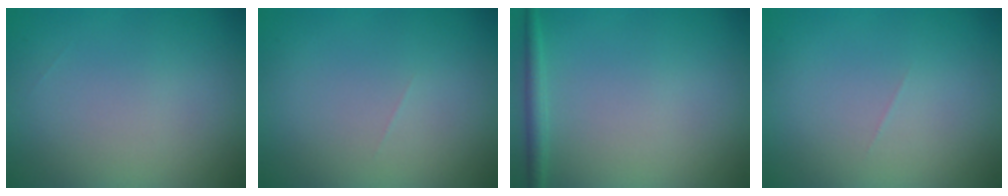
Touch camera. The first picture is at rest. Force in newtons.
{"total": 0.0}
{"total": 1.4, "press": 1.4, "slide": 0.1}
{"total": 0.0}